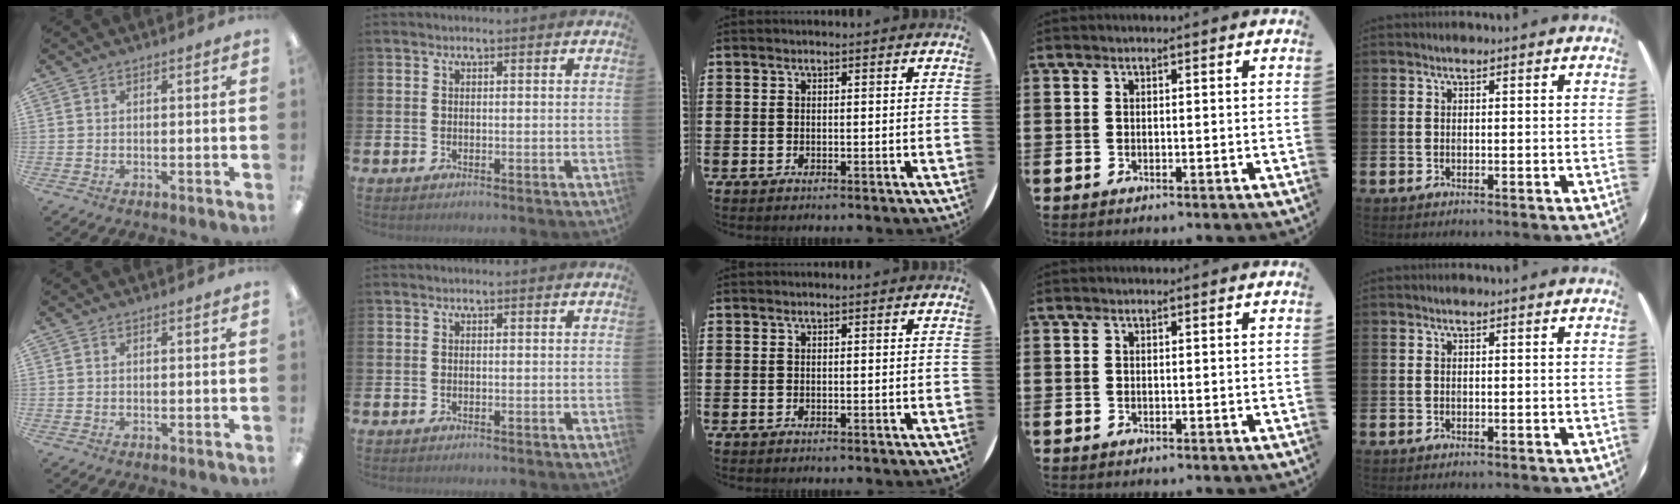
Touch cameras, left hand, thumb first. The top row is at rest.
{}